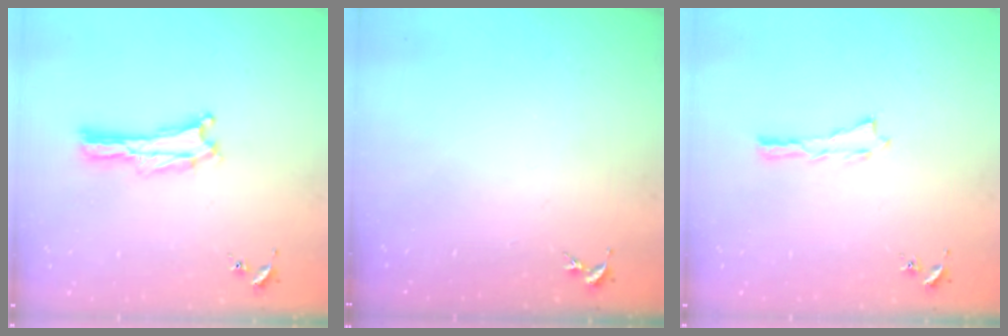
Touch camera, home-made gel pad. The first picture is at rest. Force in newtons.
{"total": 0.0}
{"total": 0.0}